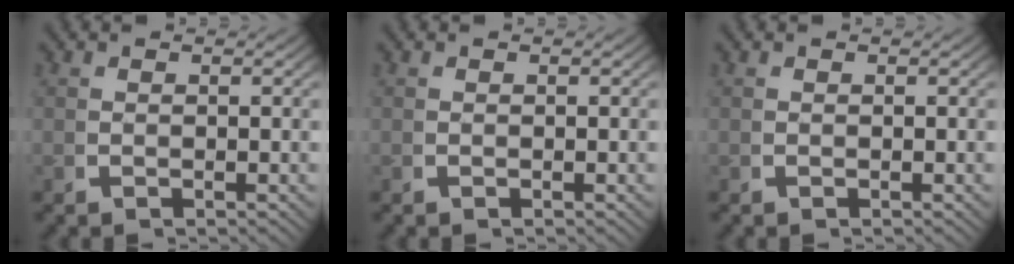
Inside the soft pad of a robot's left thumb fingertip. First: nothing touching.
{"total": 0.0}
{"total": 0.0}